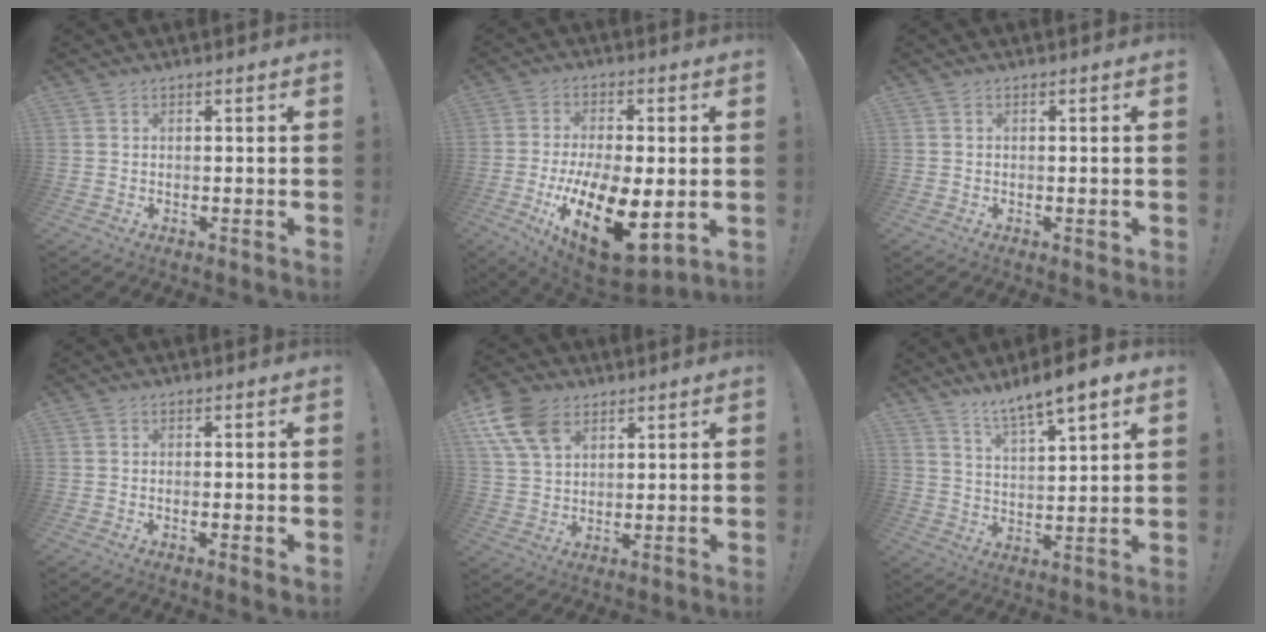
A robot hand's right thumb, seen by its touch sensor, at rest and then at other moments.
{"total": 18.9, "force": [-4.6, 8.5, 16.3], "torque": [-0.260, 0.009, -0.060]}
{"total": 1.1, "force": [0.2, 0.8, 0.7], "torque": [-0.005, 0.000, 0.004]}
{"total": 1.3, "force": [0.1, 0.1, 1.3], "torque": [-0.012, -0.004, 0.001]}
{"total": 12.1, "force": [6.1, 8.0, 6.6], "torque": [-0.132, -0.020, 0.120]}
{"total": 8.6, "force": [7.1, 1.1, 4.8], "torque": [-0.082, -0.046, 0.123]}